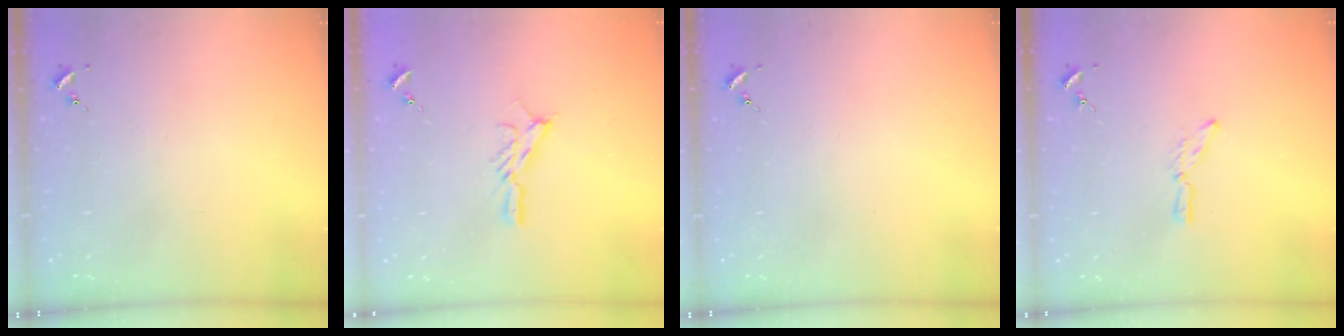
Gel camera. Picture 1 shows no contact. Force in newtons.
{"total": 8.3, "press": 8.3, "slide": 0.6}
{"total": 0.0}
{"total": 6.4, "press": 6.4, "slide": 0.3}